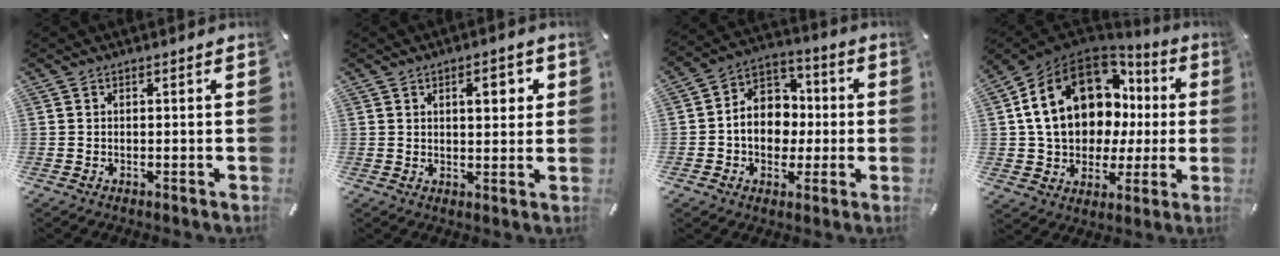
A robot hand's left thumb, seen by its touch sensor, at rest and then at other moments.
{"total": 5.5, "force": [2.0, 2.8, 4.2], "torque": [-0.051, -0.006, 0.022]}
{"total": 11.1, "force": [-1.3, 9.7, 5.2], "torque": [-0.094, 0.015, -0.021]}
{"total": 20.4, "force": [6.1, 14.6, 12.8], "torque": [-0.236, -0.026, 0.110]}